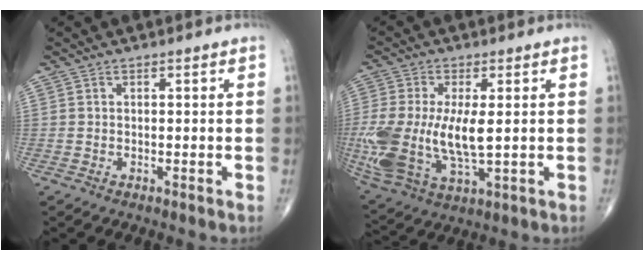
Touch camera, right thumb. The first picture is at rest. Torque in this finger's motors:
{"motor_torque": [2.64, 2.37, 1.78, -0.20, 0.24]}